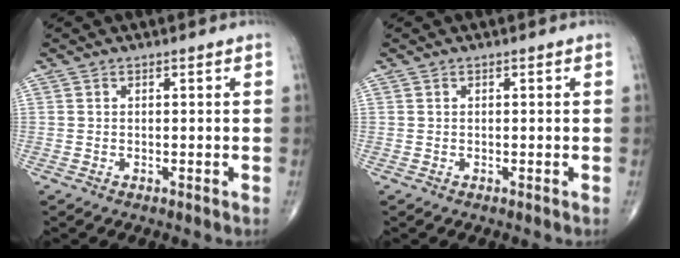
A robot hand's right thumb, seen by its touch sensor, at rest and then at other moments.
{"total": 0.0}